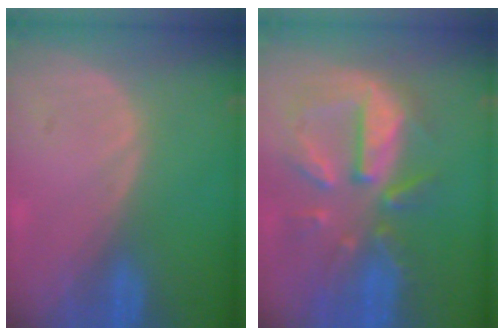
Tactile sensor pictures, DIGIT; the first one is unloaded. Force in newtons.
{"total": 10.7, "press": 9.5, "slide": 5.0}